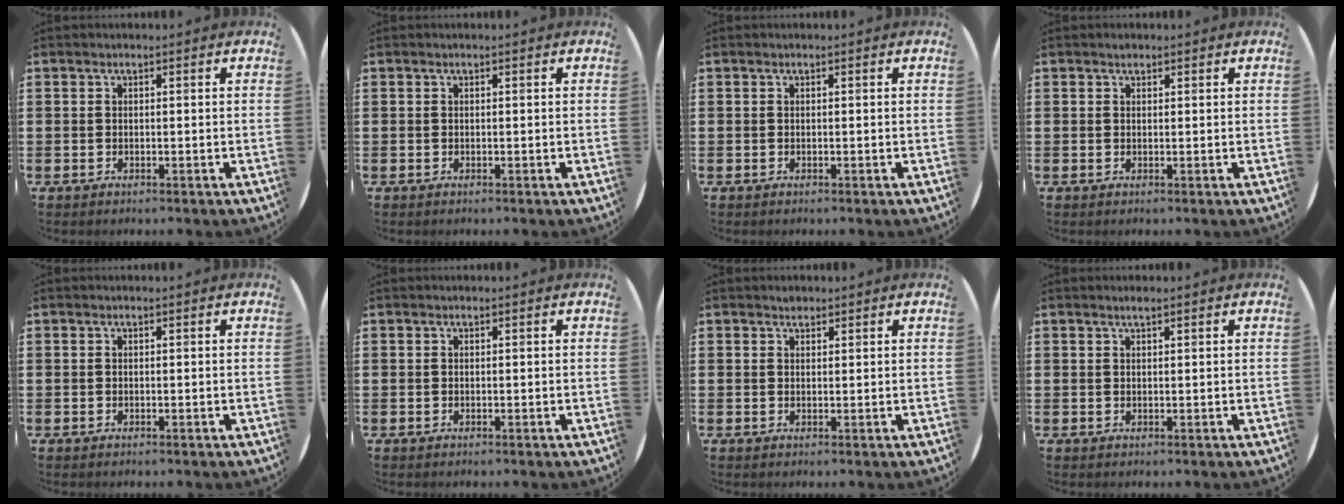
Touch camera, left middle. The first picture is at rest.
{"total": 0.0}
{"total": 0.0}
{"total": 0.6, "force": [0.5, 0.3, 0.0], "torque": [0.007, -0.001, 0.009]}
{"total": 0.0}
{"total": 0.0}
{"total": 0.9, "force": [0.9, 0.4, 0.0], "torque": [0.006, -0.002, 0.015]}
{"total": 0.9, "force": [0.8, 0.0, 0.4], "torque": [-0.008, 0.000, 0.014]}